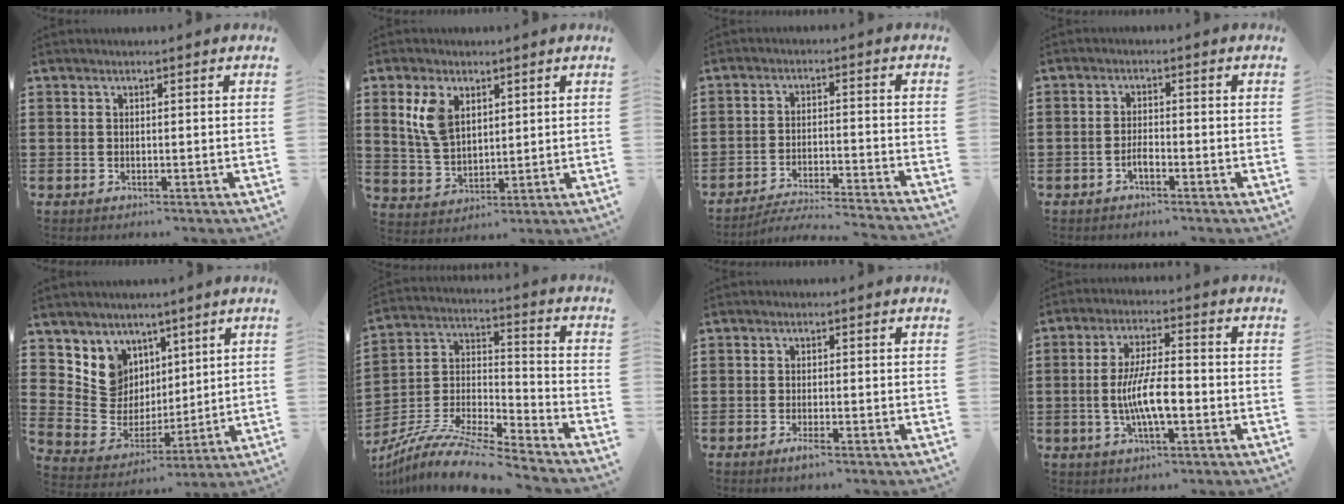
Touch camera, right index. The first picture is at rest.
{"total": 7.1, "force": [3.1, 4.3, 4.7], "torque": [-0.121, 0.006, 0.054]}
{"total": 4.2, "force": [-4.1, -0.2, 1.1], "torque": [-0.031, -0.007, -0.085]}
{"total": 2.0, "force": [-1.2, 0.6, 1.5], "torque": [-0.028, 0.002, -0.023]}
{"total": 8.2, "force": [3.4, 7.4, 1.1], "torque": [-0.070, -0.033, 0.071]}
{"total": 9.9, "force": [-9.1, 1.1, 3.8], "torque": [-0.079, 0.011, -0.186]}
{"total": 1.5, "force": [-0.9, 0.2, 1.2], "torque": [-0.028, -0.007, -0.018]}
{"total": 8.0, "force": [-1.5, 2.3, 7.5], "torque": [-0.156, -0.002, -0.035]}